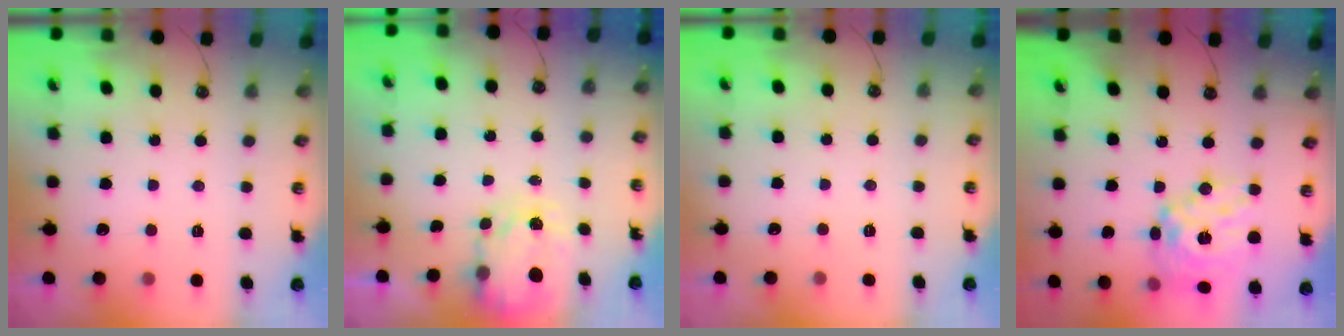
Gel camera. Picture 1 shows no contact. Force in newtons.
{"total": 3.9, "press": 3.9, "slide": 0.3}
{"total": 0.5, "press": 0.5, "slide": 0.2}
{"total": 18.5, "press": 18.5, "slide": 1.6}